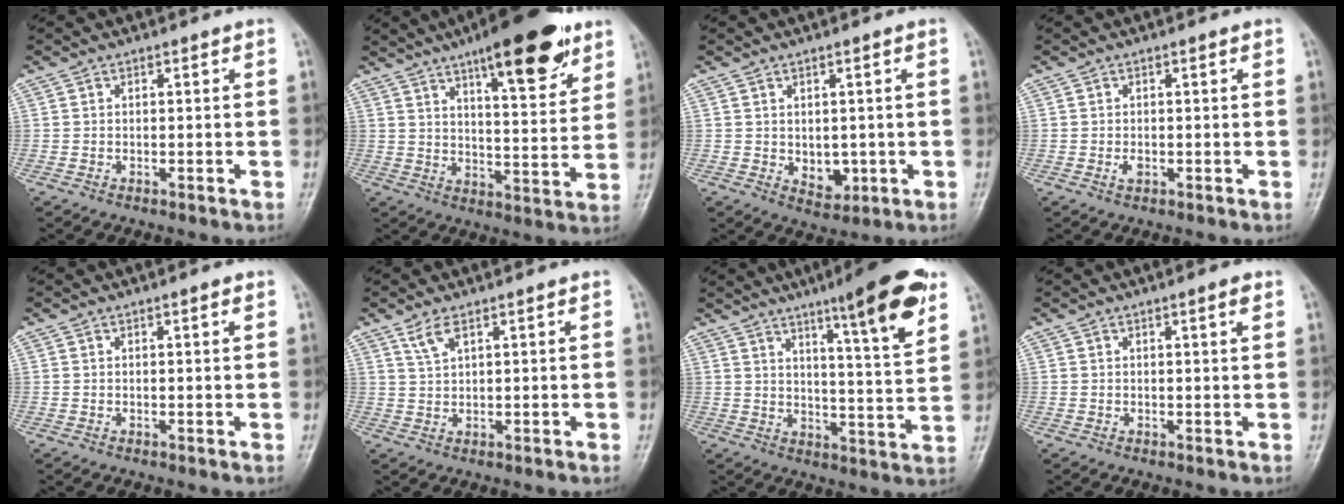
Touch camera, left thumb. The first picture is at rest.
{"total": 17.9, "force": [11.0, 5.3, 13.1], "torque": [-0.159, -0.050, 0.165]}
{"total": 4.5, "force": [-0.4, 3.1, 3.2], "torque": [-0.026, -0.004, 0.008]}
{"total": 1.4, "force": [-0.1, 0.8, 1.2], "torque": [-0.017, 0.000, -0.002]}
{"total": 1.0, "force": [0.5, 0.1, 0.8], "torque": [-0.013, 0.000, 0.006]}
{"total": 2.9, "force": [1.9, 0.8, 2.0], "torque": [-0.046, -0.001, 0.045]}
{"total": 14.9, "force": [8.7, 1.8, 11.9], "torque": [-0.159, -0.044, 0.126]}
{"total": 1.8, "force": [1.0, 0.2, 1.5], "torque": [-0.024, -0.004, 0.013]}